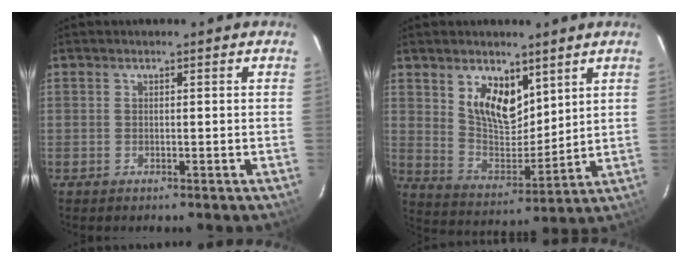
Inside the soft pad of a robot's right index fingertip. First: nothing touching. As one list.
[{"total": 11.3, "force": [6.1, 6.1, 7.3], "torque": [-0.127, -0.001, 0.127]}]